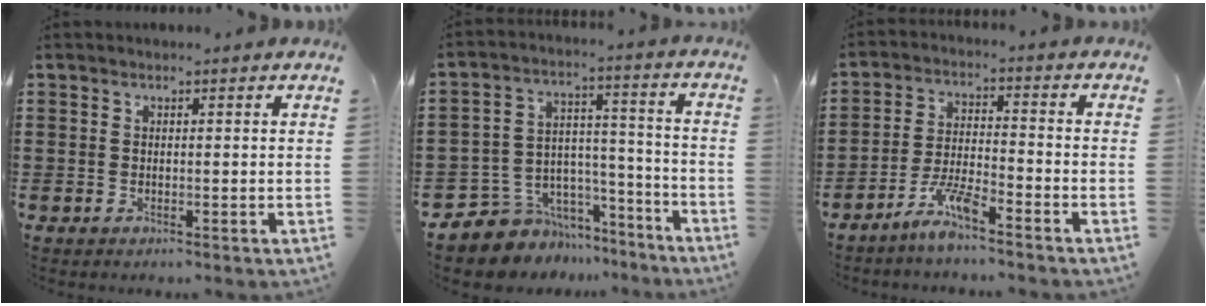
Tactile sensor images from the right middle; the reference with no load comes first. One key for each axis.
{"total": 6.7, "fx": -5.5, "fy": 3.9, "fz": -0.2, "tx": -0.015, "ty": 0.003, "tz": -0.106}
{"total": 5.9, "fx": -4.8, "fy": 0.4, "fz": 3.4, "tx": -0.076, "ty": -0.005, "tz": -0.095}